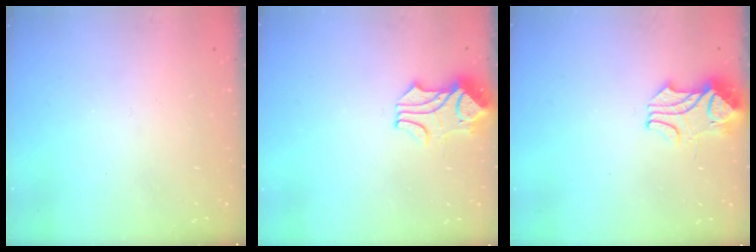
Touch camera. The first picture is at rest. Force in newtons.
{"total": 1.7, "press": 1.3, "slide": 1.1}
{"total": 2.4, "press": 2.2, "slide": 1.0}